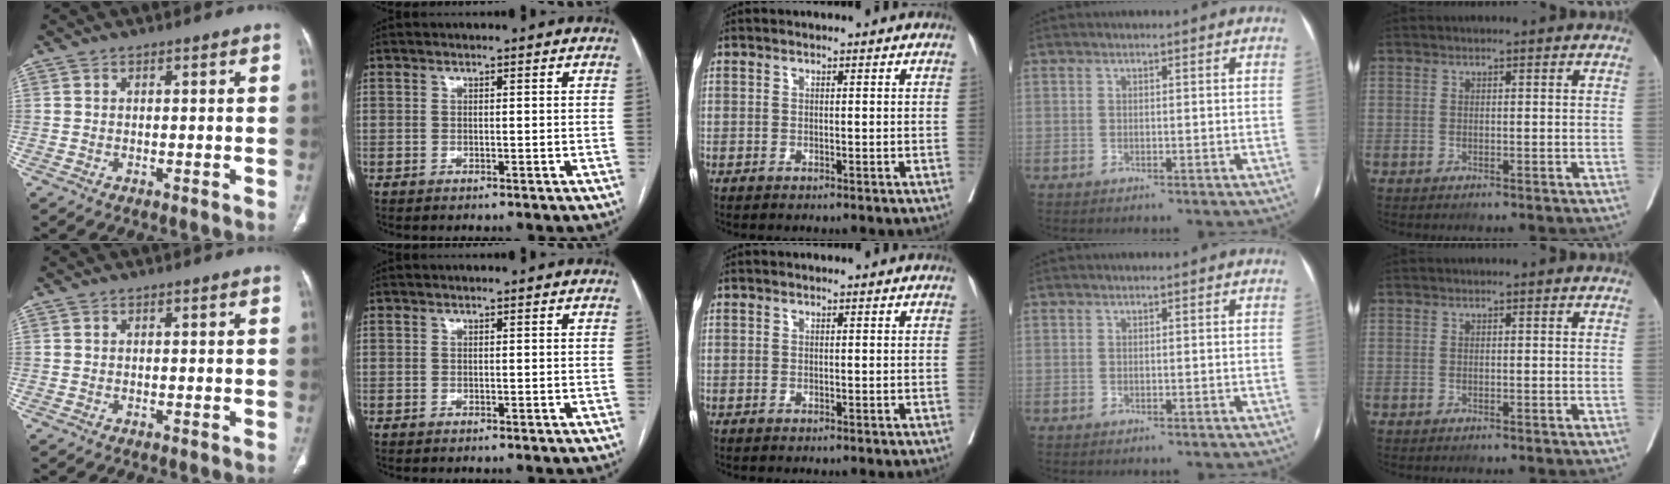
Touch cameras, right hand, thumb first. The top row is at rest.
{}